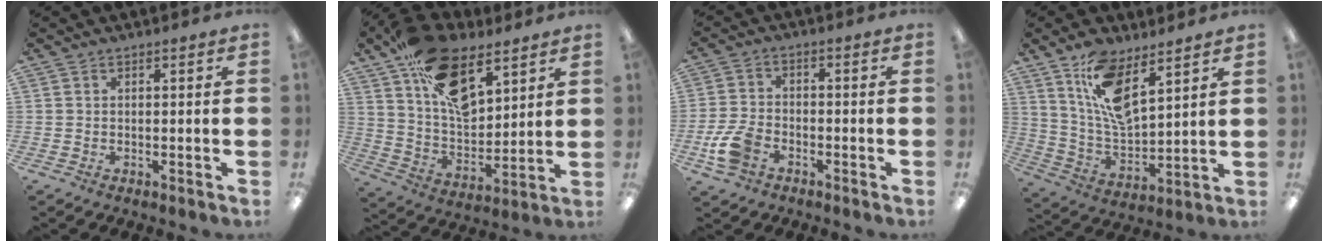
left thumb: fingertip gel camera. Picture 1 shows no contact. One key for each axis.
{"total": 21.3, "fx": 12.3, "fy": 11.0, "fz": 13.5, "tx": -0.231, "ty": -0.056, "tz": 0.224}
{"total": 7.8, "fx": -3.7, "fy": 5.1, "fz": 4.6, "tx": -0.099, "ty": 0.015, "tz": -0.067}
{"total": 12.9, "fx": 8.4, "fy": 5.4, "fz": 8.2, "tx": -0.168, "ty": -0.041, "tz": 0.154}